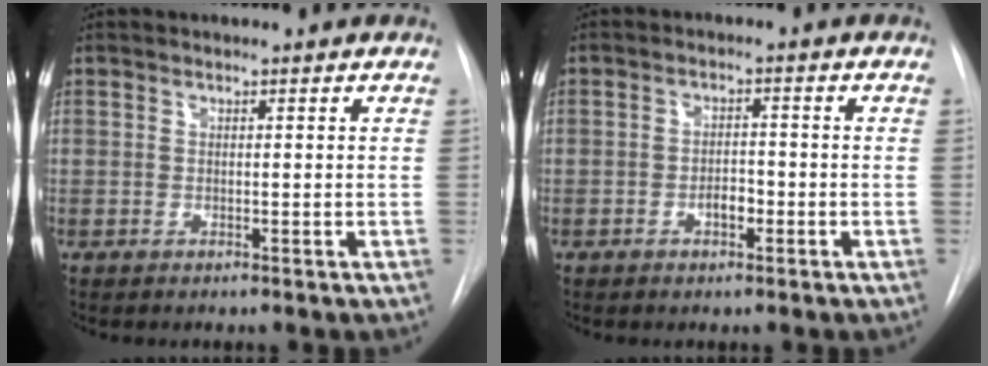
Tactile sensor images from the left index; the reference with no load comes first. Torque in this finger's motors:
{"motor_torque": [0.22, 0.06, 0.07, 0.01]}